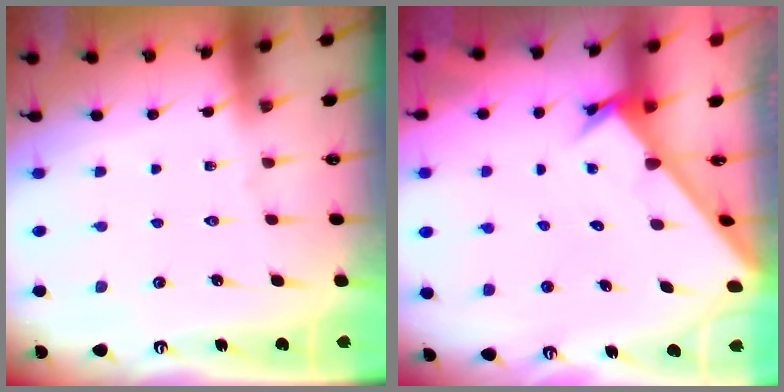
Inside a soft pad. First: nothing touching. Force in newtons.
{"total": 2.6, "press": 2.6, "slide": 0.3}